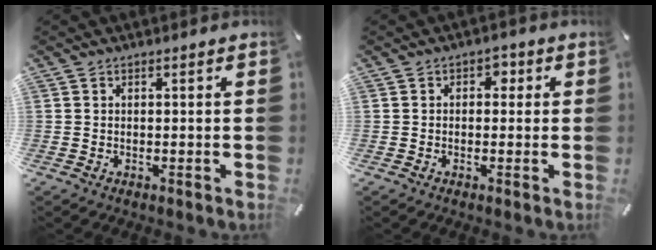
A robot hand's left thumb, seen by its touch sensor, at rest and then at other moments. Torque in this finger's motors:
{"motor_torque": [-0.02, -0.40, -0.08, 0.19, 0.00]}